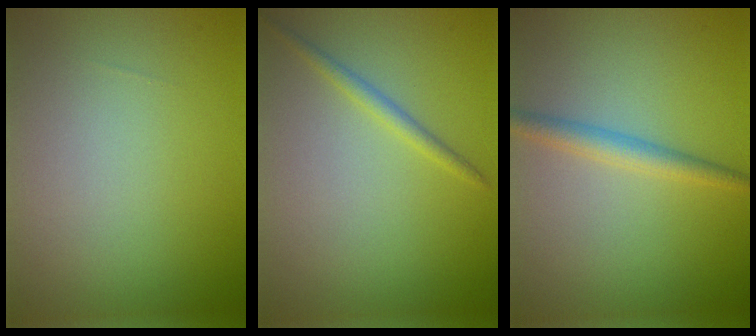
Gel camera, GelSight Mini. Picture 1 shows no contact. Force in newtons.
{"total": 1.3, "press": 1.3, "slide": 0.0}
{"total": 2.2, "press": 2.2, "slide": 0.0}